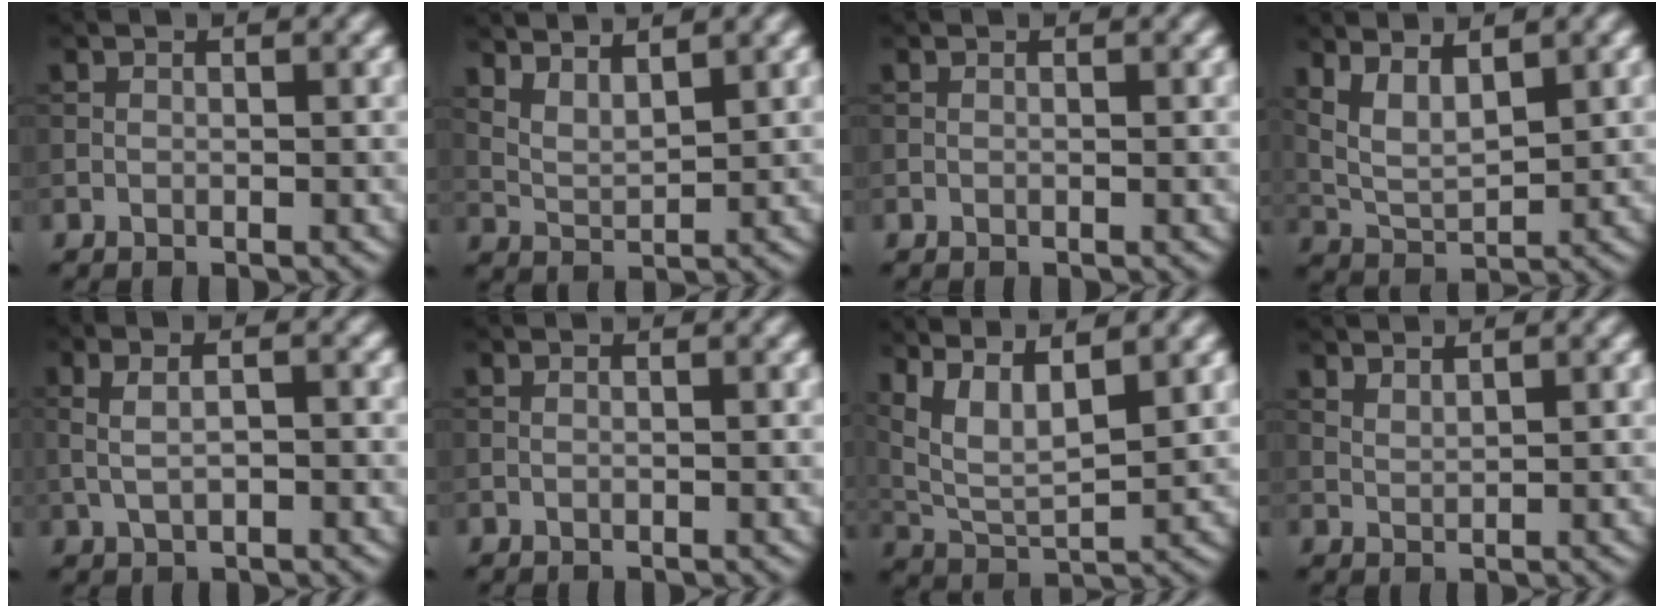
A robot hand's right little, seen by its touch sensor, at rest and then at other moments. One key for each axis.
{"total": 3.3, "fx": 2.7, "fy": 0.8, "fz": 1.7, "tx": -0.035, "ty": -0.001, "tz": 0.055}
{"total": 0.0}
{"total": 4.3, "fx": 2.1, "fy": 1.7, "fz": 3.3, "tx": -0.079, "ty": -0.005, "tz": 0.046}
{"total": 4.0, "fx": 0.6, "fy": 1.9, "fz": 3.4, "tx": -0.058, "ty": 0.009, "tz": 0.007}
{"total": 0.0}
{"total": 8.5, "fx": 4.9, "fy": 3.0, "fz": 6.2, "tx": -0.136, "ty": 0.020, "tz": 0.080}
{"total": 1.3, "fx": 1.2, "fy": 0.2, "fz": 0.5, "tx": -0.012, "ty": -0.002, "tz": 0.027}